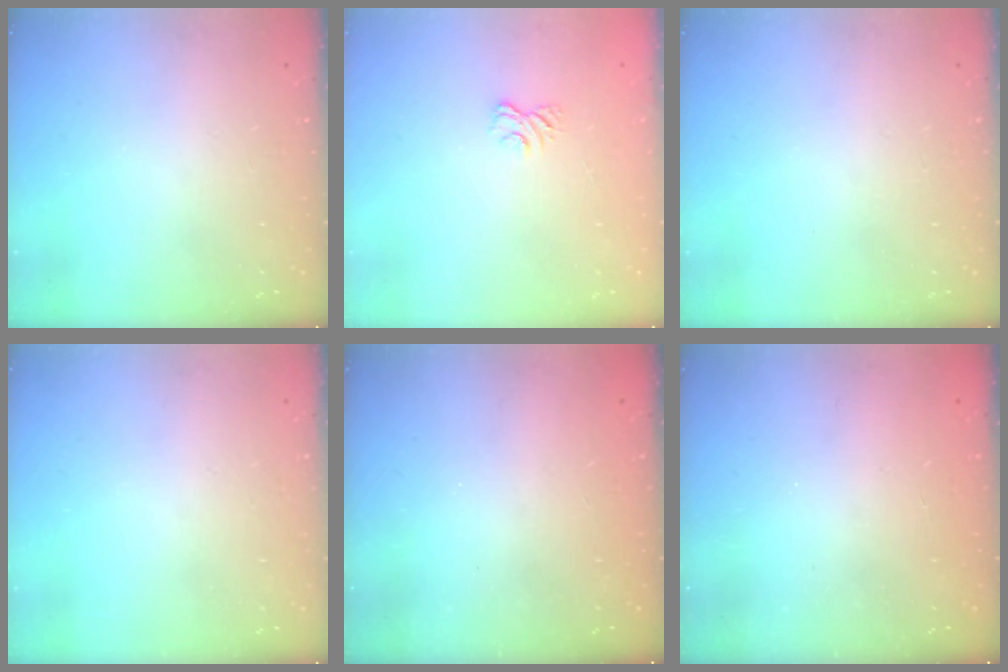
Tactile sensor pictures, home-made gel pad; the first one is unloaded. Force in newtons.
{"total": 2.8, "press": 2.5, "slide": 1.3}
{"total": 0.0}
{"total": 0.0}
{"total": 2.4, "press": 2.3, "slide": 0.8}
{"total": 2.4, "press": 2.3, "slide": 0.8}